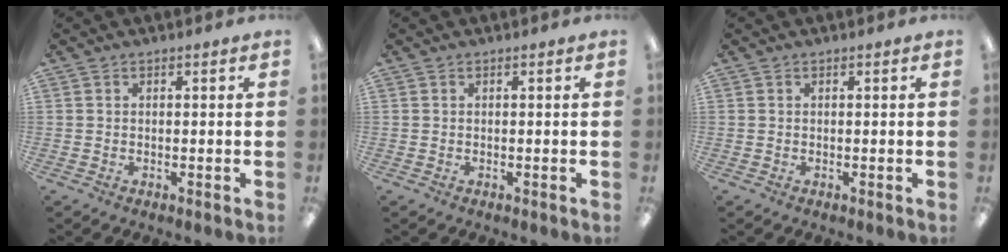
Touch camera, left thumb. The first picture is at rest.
{"total": 0.0}
{"total": 0.0}